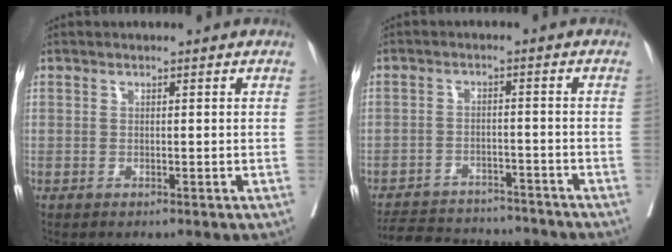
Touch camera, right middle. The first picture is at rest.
{"total": 13.8, "force": [-12.9, 3.9, 3.2], "torque": [-0.056, 0.010, -0.178]}